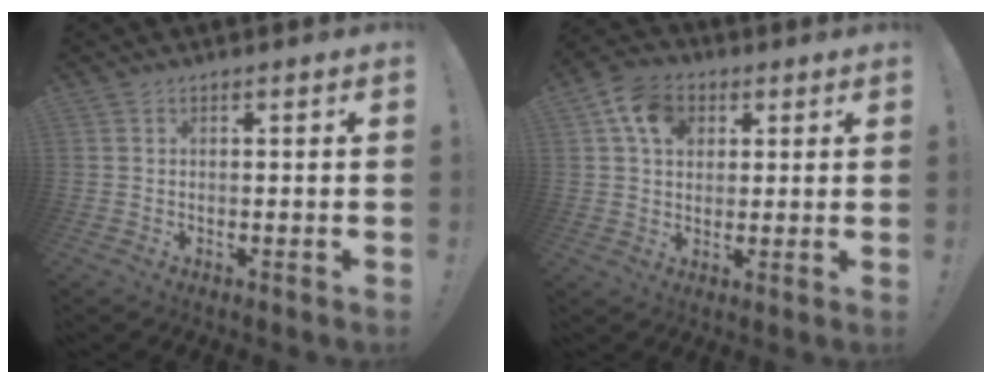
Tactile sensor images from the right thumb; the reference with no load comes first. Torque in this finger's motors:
{"motor_torque": [0.86, 1.68, 0.35, -0.28, 0.00]}